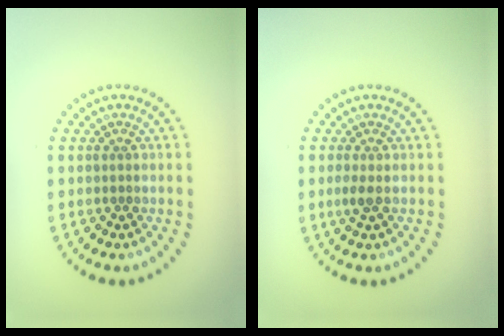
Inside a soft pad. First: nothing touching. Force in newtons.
{"total": 1.0, "press": 0.9, "slide": 0.4}